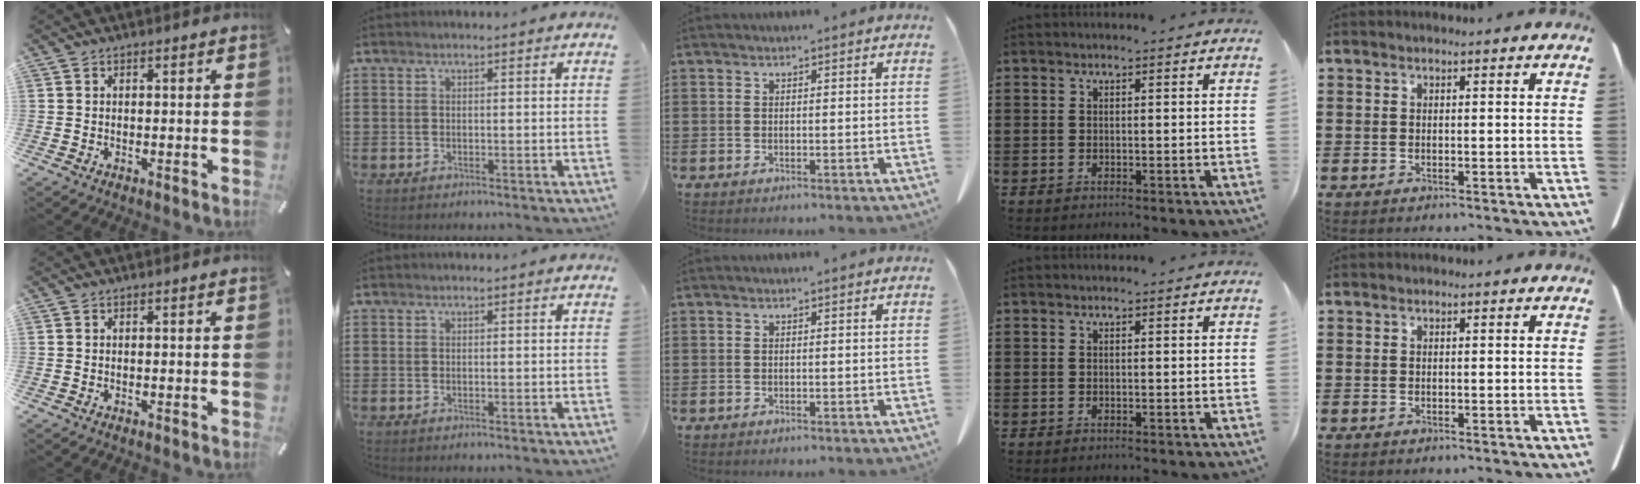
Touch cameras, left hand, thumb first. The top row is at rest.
{}